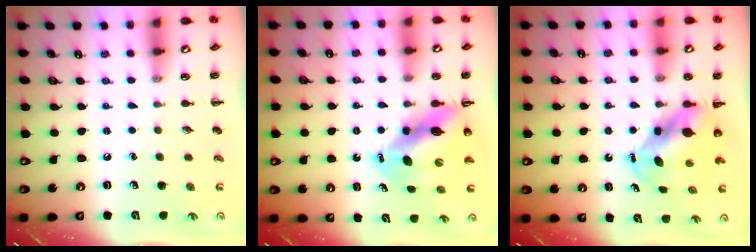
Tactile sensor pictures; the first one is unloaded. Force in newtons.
{"total": 10.2, "press": 9.9, "slide": 2.6}
{"total": 5.4, "press": 5.2, "slide": 1.1}